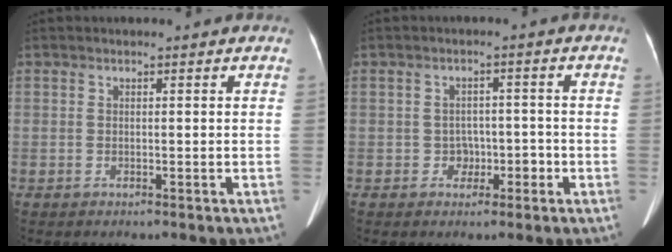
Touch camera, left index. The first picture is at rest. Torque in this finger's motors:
{"motor_torque": [-0.02, -0.08, 0.01, -0.01]}